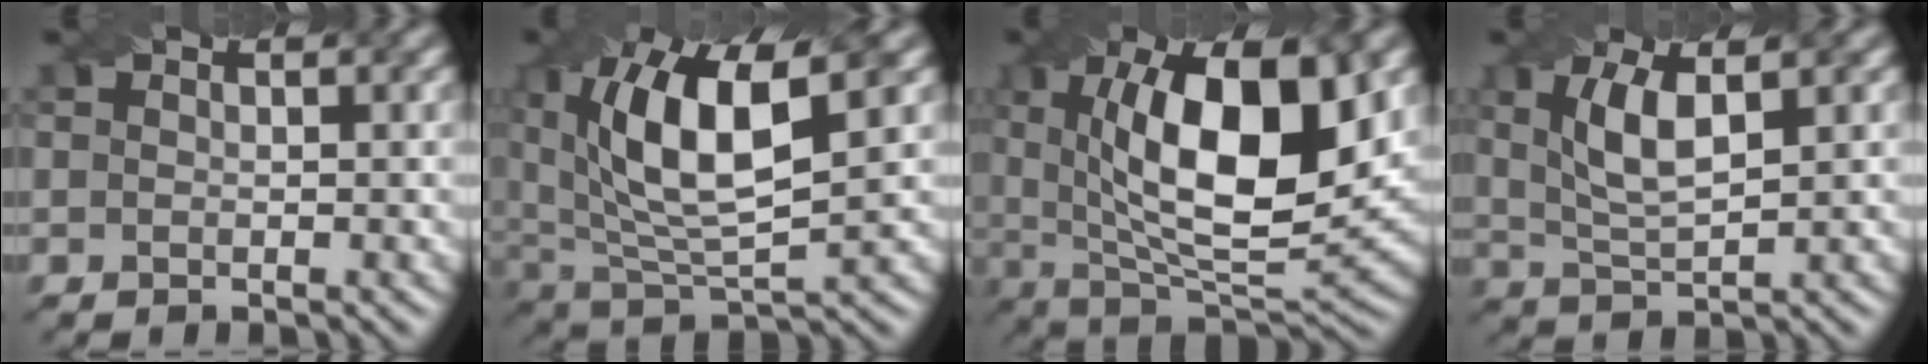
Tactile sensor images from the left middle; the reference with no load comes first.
{"total": 10.8, "force": [3.1, 4.3, 9.4], "torque": [-0.172, 0.013, 0.064]}
{"total": 13.0, "force": [2.3, 4.8, 11.8], "torque": [-0.177, 0.001, 0.045]}
{"total": 4.6, "force": [1.0, 1.4, 4.2], "torque": [-0.089, 0.005, 0.036]}